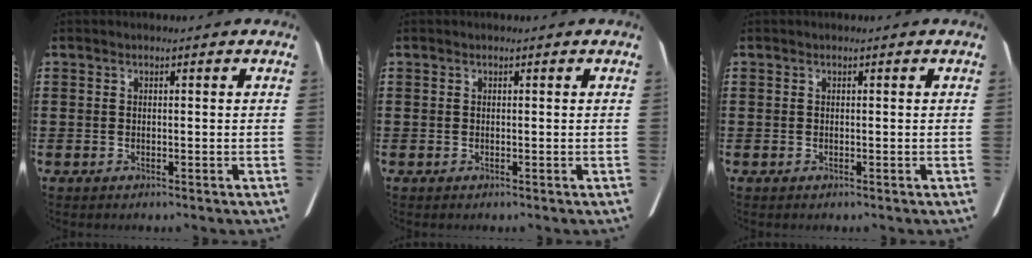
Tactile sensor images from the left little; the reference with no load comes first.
{"total": 0.0}
{"total": 0.0}